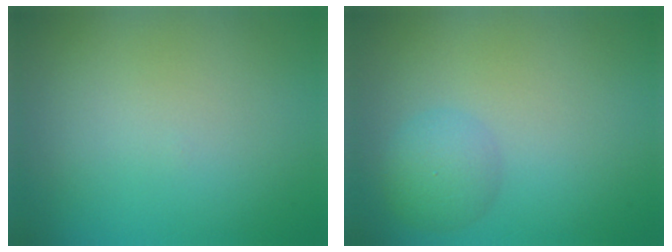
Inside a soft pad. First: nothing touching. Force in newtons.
{"total": 2.5, "press": 2.5, "slide": 0.1}